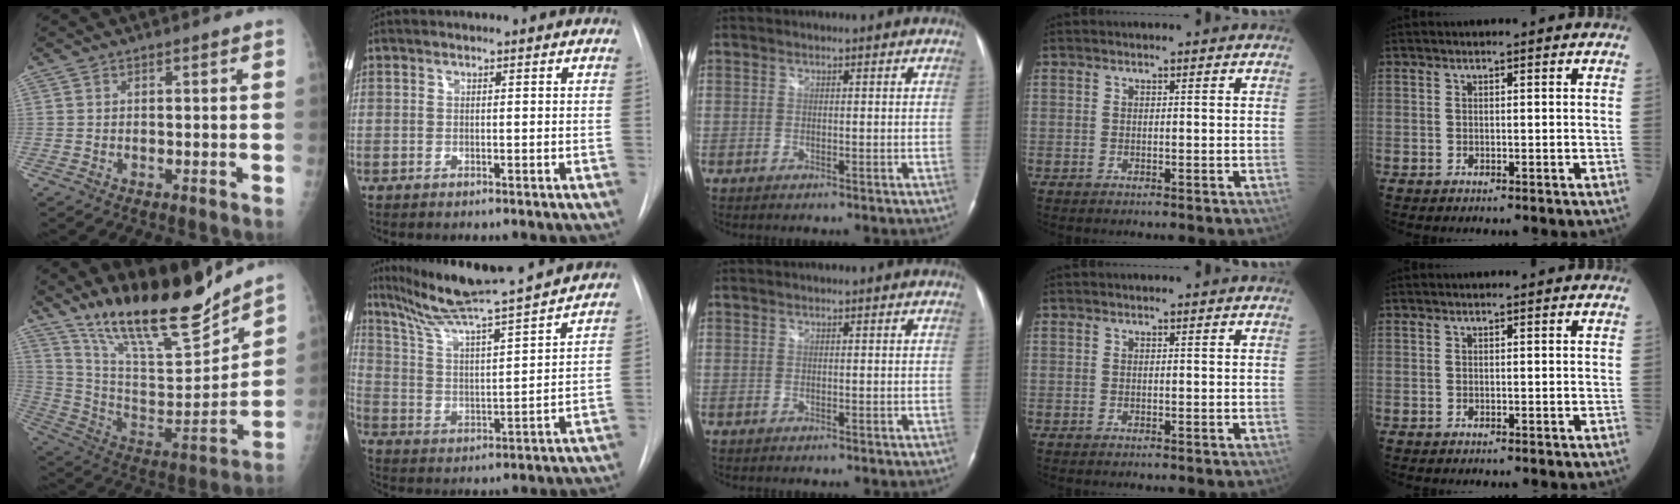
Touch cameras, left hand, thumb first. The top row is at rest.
{"thumb": {"total": 22.3, "force": [18.3, 5.0, 11.8], "torque": [-0.165, -0.106, 0.319]}, "index": {"total": 18.8, "force": [16.8, -0.9, 8.3], "torque": [-0.144, -0.009, 0.263]}}